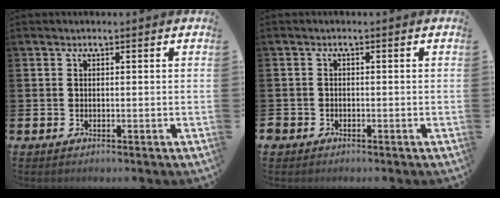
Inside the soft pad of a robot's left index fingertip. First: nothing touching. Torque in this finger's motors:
{"motor_torque": [-0.17, 0.08, 0.04, 0.01]}